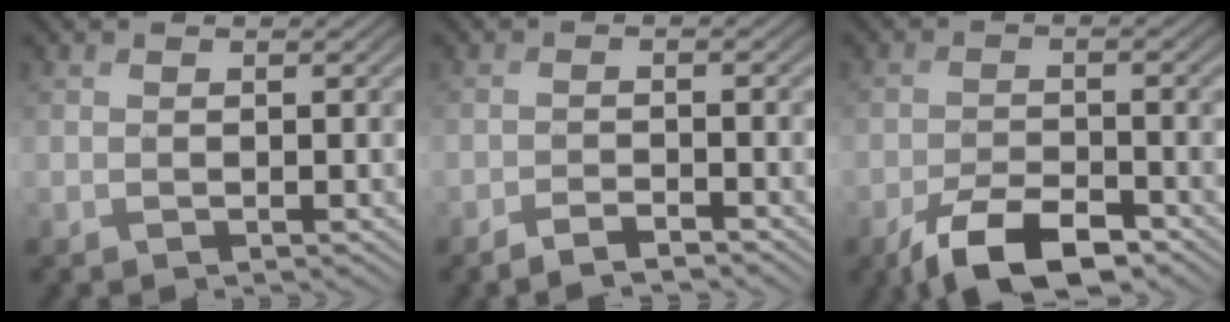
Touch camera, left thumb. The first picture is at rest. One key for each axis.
{"total": 2.4, "fx": -2.1, "fy": 0.7, "fz": 0.8, "tx": -0.010, "ty": 0.000, "tz": -0.043}
{"total": 7.1, "fx": -4.9, "fy": 3.0, "fz": 4.2, "tx": -0.070, "ty": -0.002, "tz": -0.089}